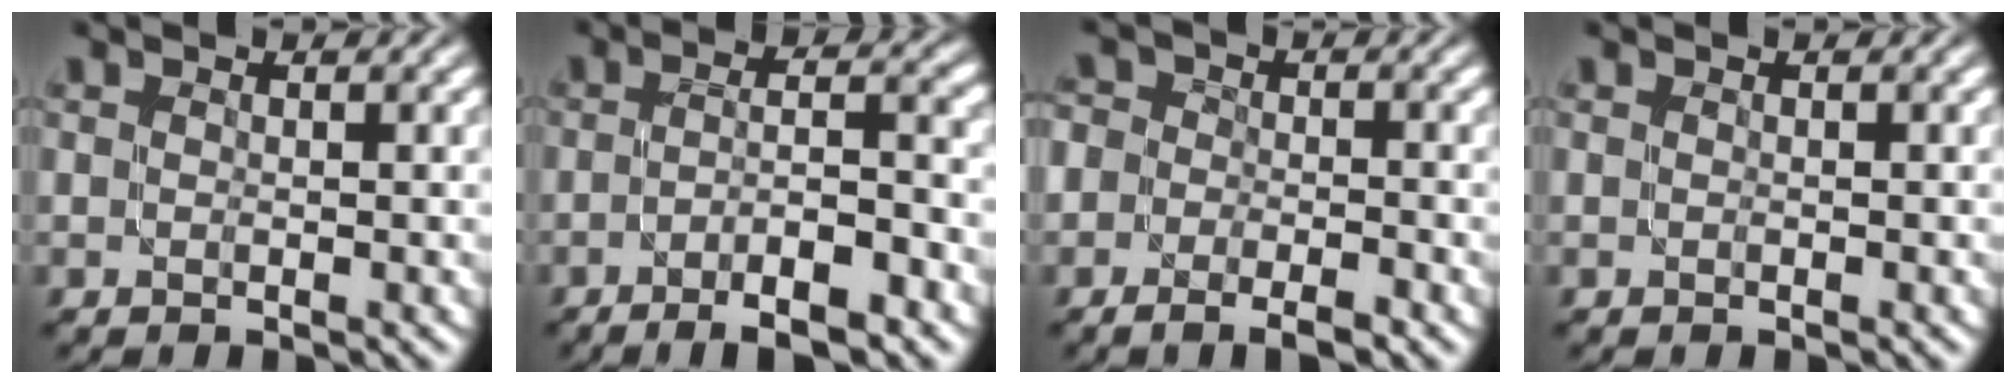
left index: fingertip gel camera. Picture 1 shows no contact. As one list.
[{"total": 6.9, "force": [-3.3, 1.5, 5.9], "torque": [-0.086, 0.007, -0.051]}, {"total": 5.1, "force": [-2.6, 3.3, 3.0], "torque": [-0.007, 0.011, -0.055]}, {"total": 0.0}]